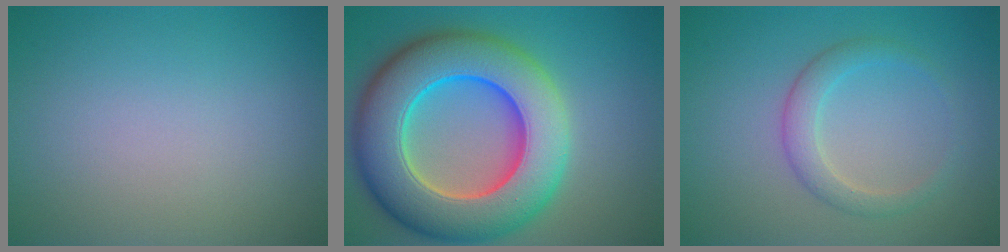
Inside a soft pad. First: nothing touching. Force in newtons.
{"total": 13.2, "press": 13.0, "slide": 2.1}
{"total": 2.4, "press": 2.4, "slide": 0.1}